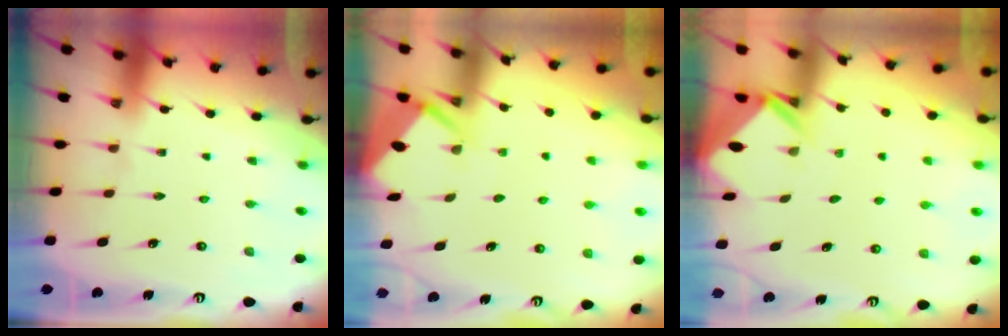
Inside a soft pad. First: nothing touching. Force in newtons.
{"total": 2.6, "press": 2.6, "slide": 0.3}
{"total": 2.7, "press": 2.7, "slide": 0.3}